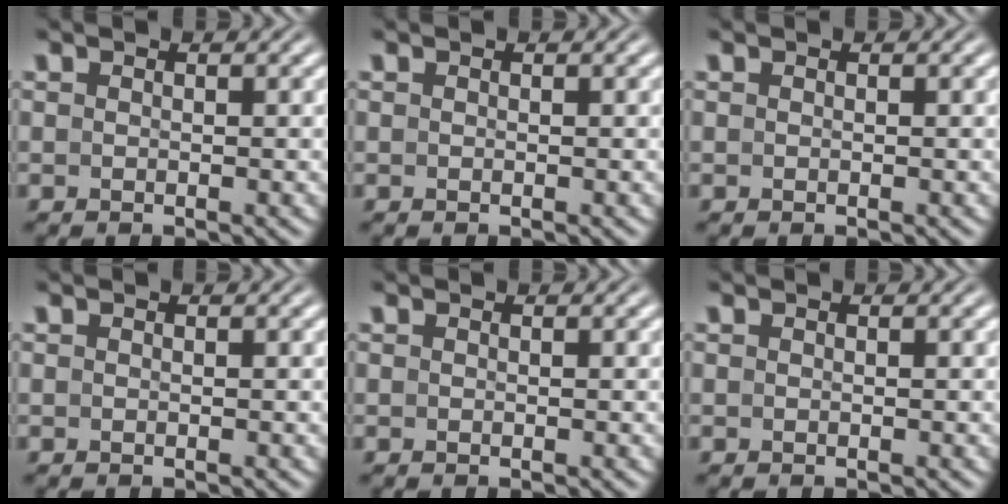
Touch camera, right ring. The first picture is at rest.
{"total": 0.0}
{"total": 0.0}
{"total": 0.0}
{"total": 0.0}
{"total": 0.0}